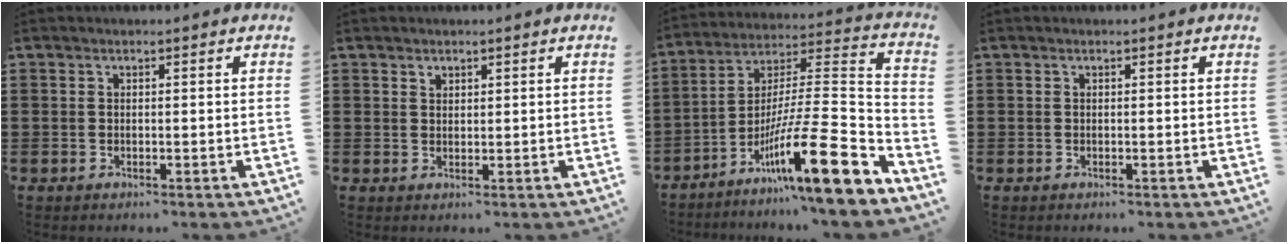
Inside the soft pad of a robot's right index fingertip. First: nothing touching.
{"total": 1.0, "force": [0.8, 0.5, 0.1], "torque": [-0.005, -0.002, 0.018]}
{"total": 17.9, "force": [-10.2, 1.5, 14.6], "torque": [-0.241, 0.000, -0.179]}
{"total": 0.0}